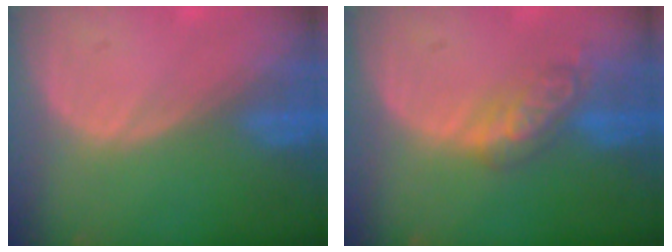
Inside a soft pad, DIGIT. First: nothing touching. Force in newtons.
{"total": 5.7, "press": 4.9, "slide": 2.9}